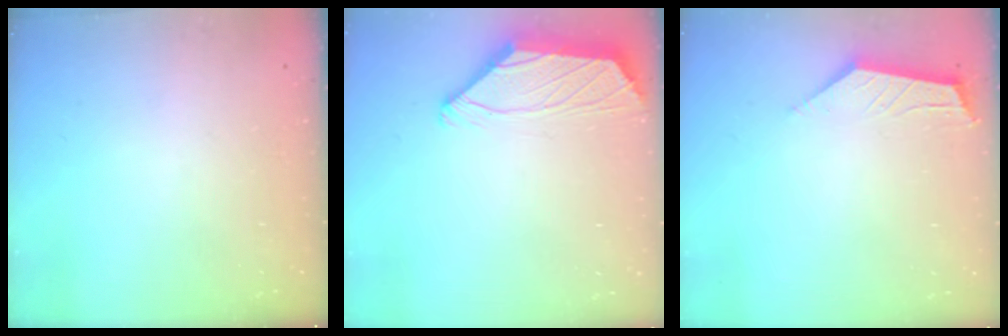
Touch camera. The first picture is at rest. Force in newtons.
{"total": 2.1, "press": 2.0, "slide": 0.8}
{"total": 3.6, "press": 3.6, "slide": 0.4}